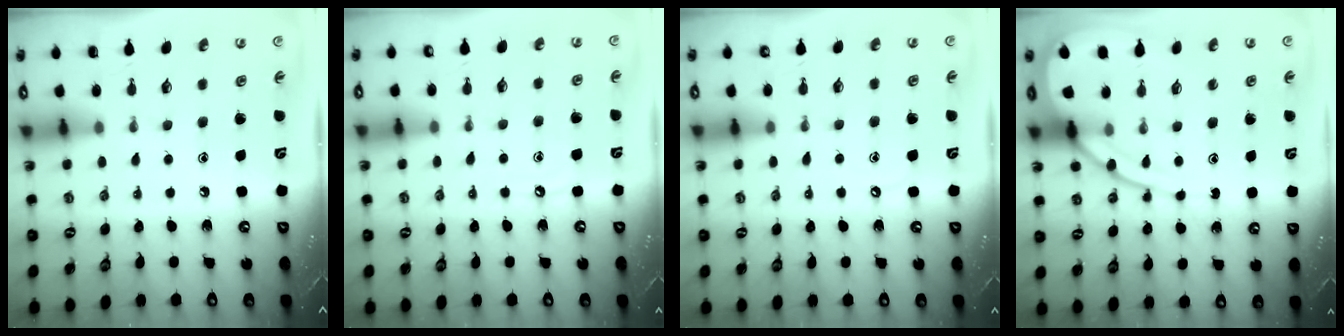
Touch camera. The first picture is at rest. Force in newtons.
{"total": 5.1, "press": 5.1, "slide": 0.6}
{"total": 3.4, "press": 3.4, "slide": 0.4}
{"total": 10.2, "press": 10.2, "slide": 1.0}